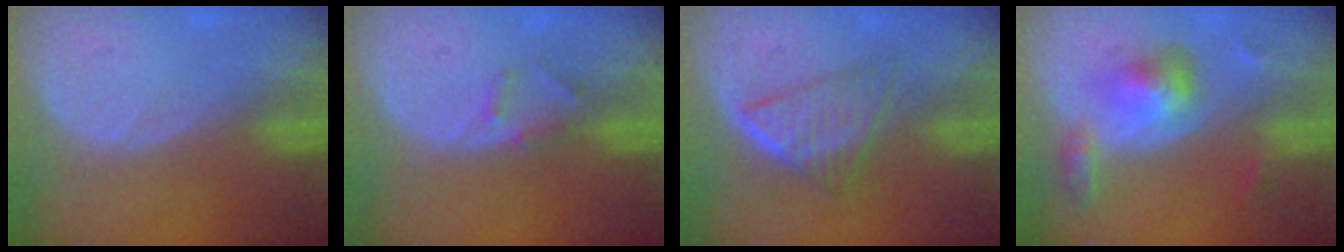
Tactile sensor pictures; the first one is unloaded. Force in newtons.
{"total": 1.9, "press": 1.7, "slide": 0.9}
{"total": 5.4, "press": 5.0, "slide": 2.0}
{"total": 6.2, "press": 5.6, "slide": 2.8}